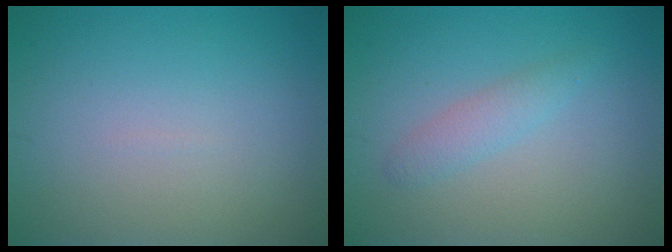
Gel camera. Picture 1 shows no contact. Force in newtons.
{"total": 1.7, "press": 1.7, "slide": 0.1}